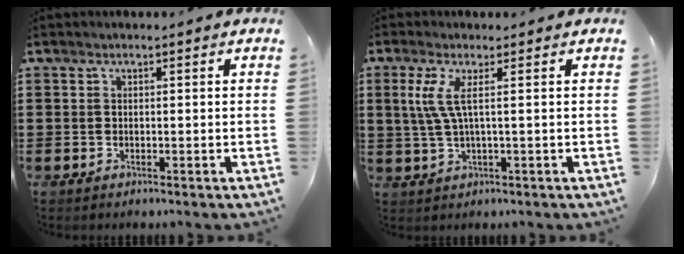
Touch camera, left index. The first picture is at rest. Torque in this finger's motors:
{"motor_torque": [0.30, -0.04, 0.47, 0.19]}